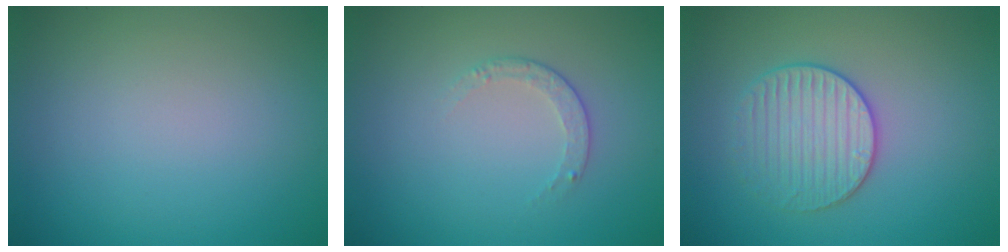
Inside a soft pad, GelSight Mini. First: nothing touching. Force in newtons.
{"total": 1.2, "press": 0.9, "slide": 0.9}
{"total": 3.2, "press": 3.1, "slide": 0.5}